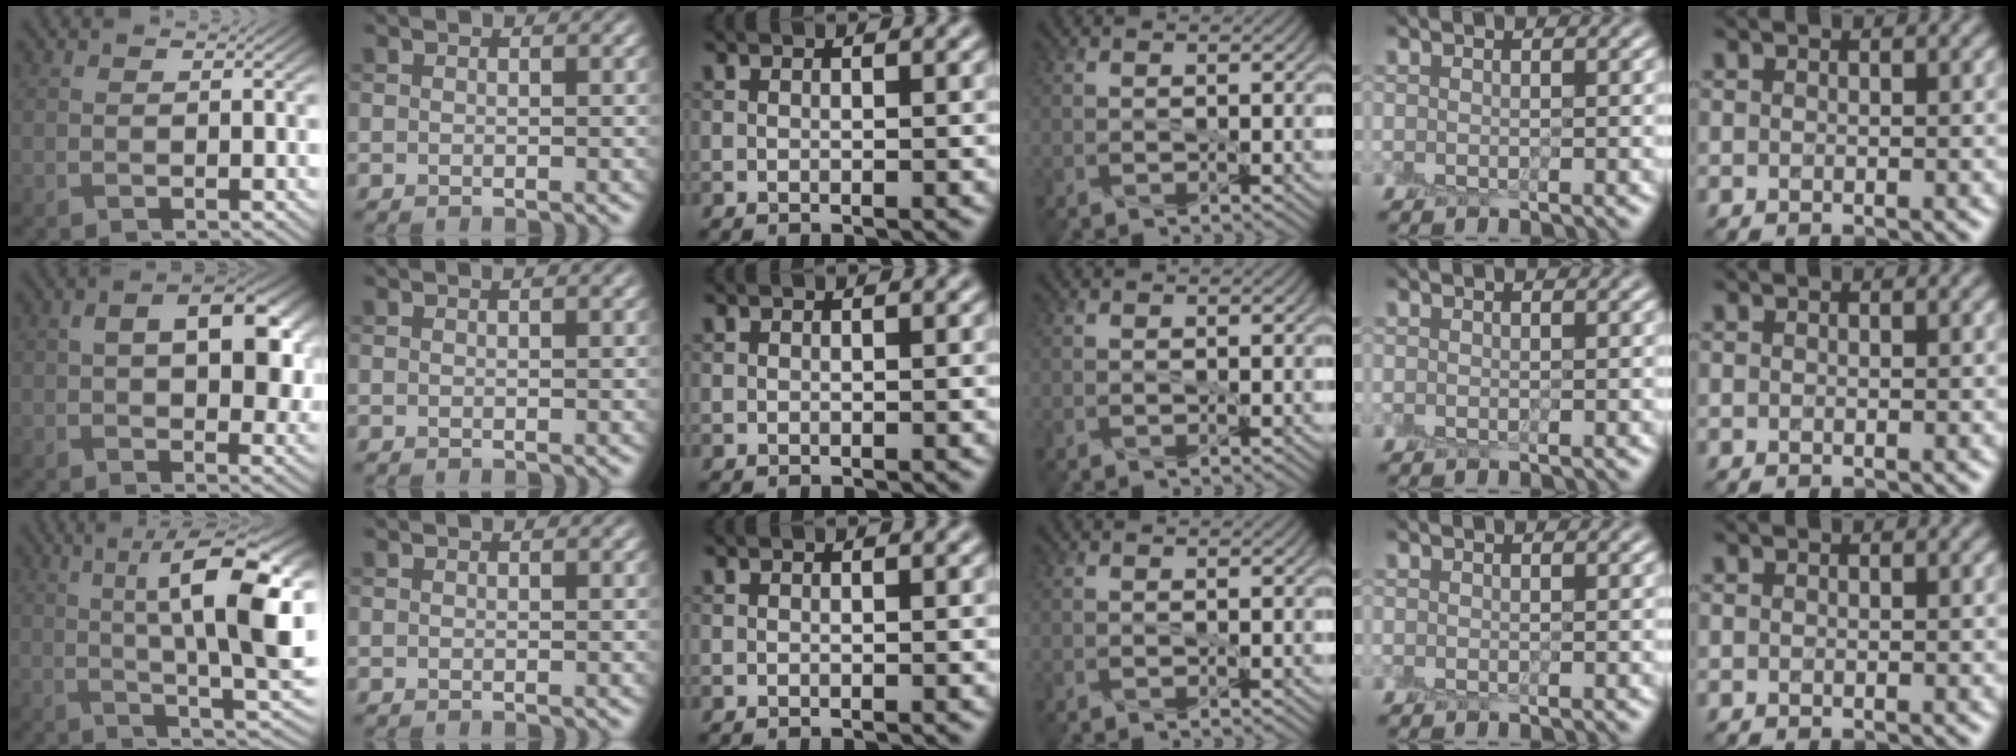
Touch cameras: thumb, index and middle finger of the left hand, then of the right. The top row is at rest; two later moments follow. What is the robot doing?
{"motion": "peel", "object": "sticky note"}